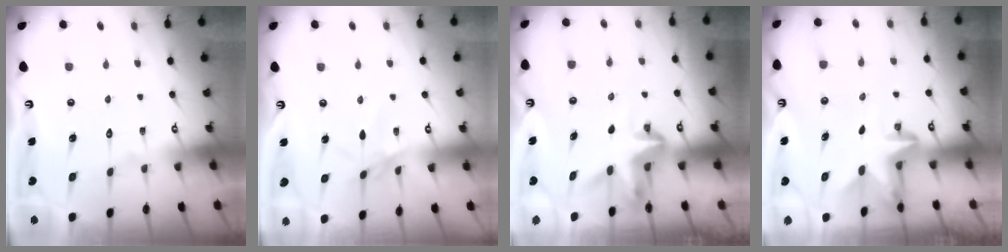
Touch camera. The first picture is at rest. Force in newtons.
{"total": 2.9, "press": 2.9, "slide": 0.5}
{"total": 3.8, "press": 3.8, "slide": 0.3}
{"total": 2.9, "press": 2.8, "slide": 0.7}